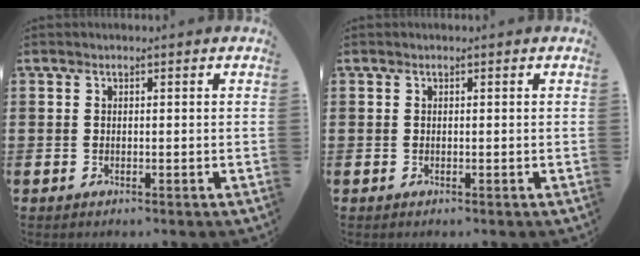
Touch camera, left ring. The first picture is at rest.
{"total": 0.0}